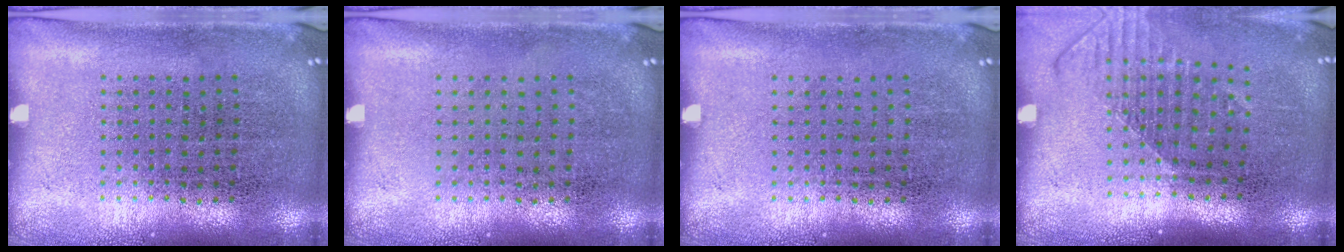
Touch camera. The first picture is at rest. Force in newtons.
{"total": 0.0}
{"total": 0.0}
{"total": 1.6, "press": 1.2, "slide": 1.0}